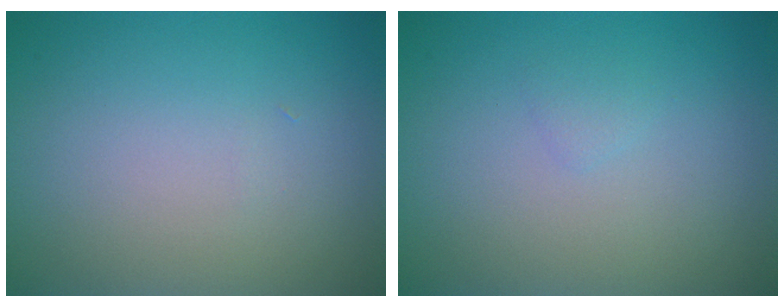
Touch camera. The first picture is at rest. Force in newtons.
{"total": 0.6, "press": 0.6, "slide": 0.1}